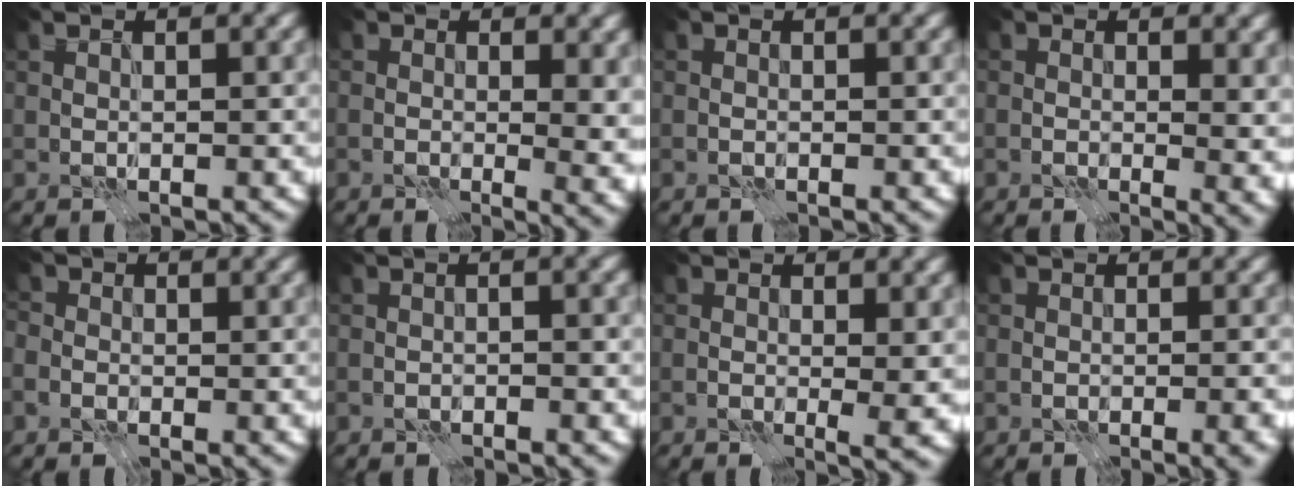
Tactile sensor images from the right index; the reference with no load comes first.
{"total": 6.2, "force": [1.3, 3.1, 5.2], "torque": [-0.025, -0.005, 0.026]}
{"total": 0.0}
{"total": 4.4, "force": [1.1, 2.1, 3.7], "torque": [-0.023, -0.003, 0.023]}
{"total": 1.5, "force": [-0.5, 1.3, 0.3], "torque": [-0.001, 0.001, -0.009]}
{"total": 2.4, "force": [0.0, 0.9, 2.2], "torque": [-0.008, 0.006, -0.013]}
{"total": 2.5, "force": [0.4, 0.8, 2.3], "torque": [-0.024, -0.009, 0.009]}
{"total": 2.7, "force": [-0.7, 0.9, 2.4], "torque": [-0.011, 0.005, -0.009]}